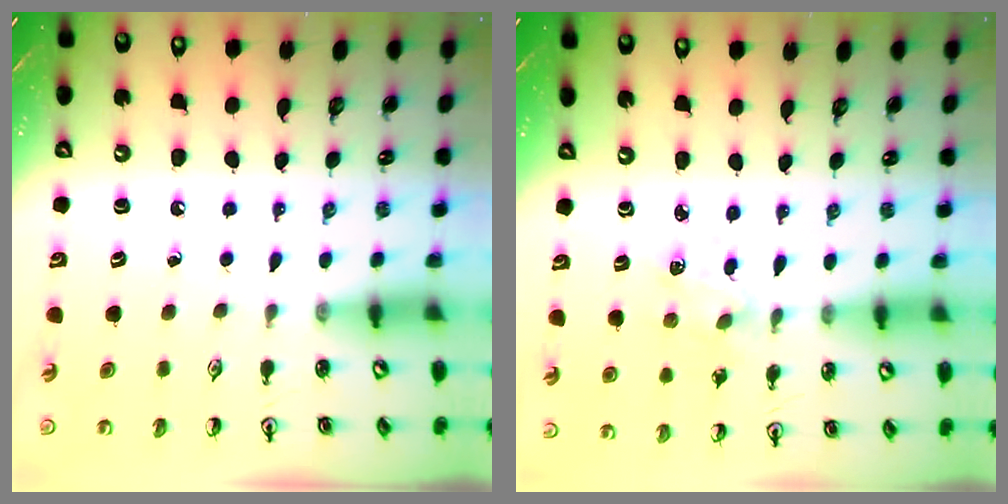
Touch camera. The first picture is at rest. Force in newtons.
{"total": 2.0, "press": 2.0, "slide": 0.3}